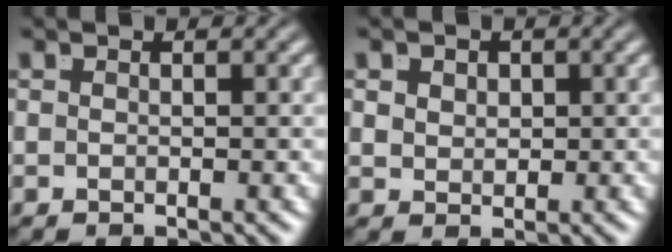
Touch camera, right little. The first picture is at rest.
{"total": 1.4, "force": [0.7, 0.8, 0.9], "torque": [-0.014, -0.013, 0.025]}